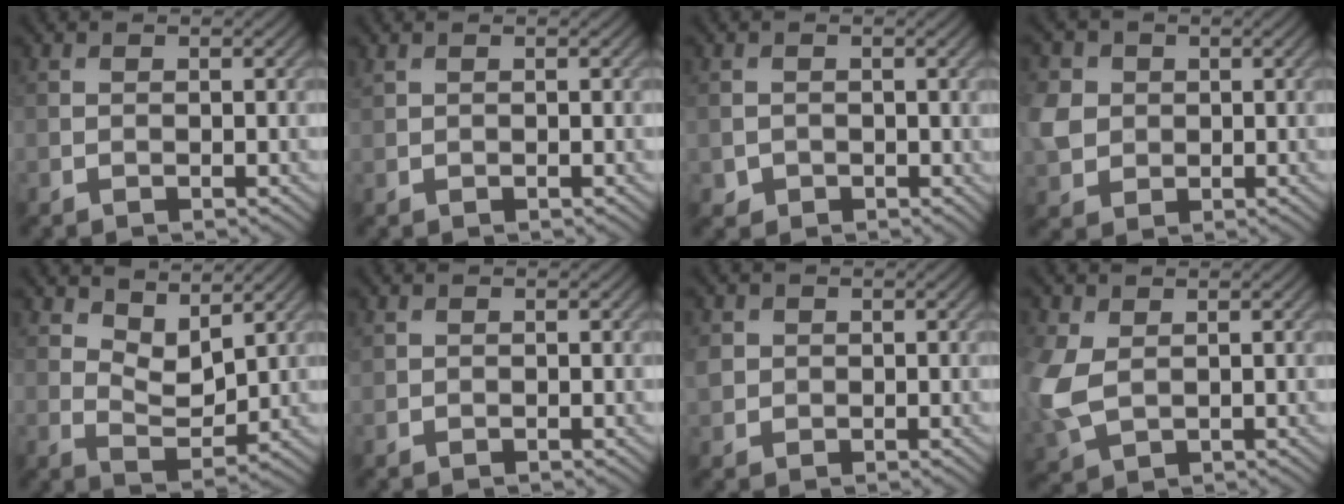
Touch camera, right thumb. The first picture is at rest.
{"total": 0.6, "force": [0.5, 0.1, 0.3], "torque": [-0.010, 0.003, 0.013]}
{"total": 1.2, "force": [-0.3, 1.1, 0.2], "torque": [-0.001, -0.008, -0.008]}
{"total": 5.1, "force": [0.5, 4.5, 2.2], "torque": [-0.072, 0.005, 0.004]}
{"total": 5.1, "force": [3.8, 2.1, 2.7], "torque": [-0.063, -0.008, 0.066]}
{"total": 0.5, "force": [0.4, 0.4, 0.1], "torque": [-0.001, -0.002, 0.009]}
{"total": 2.2, "force": [0.3, 2.1, 0.7], "torque": [-0.022, -0.001, 0.006]}
{"total": 7.4, "force": [0.6, 5.1, 5.3], "torque": [-0.178, -0.003, 0.013]}